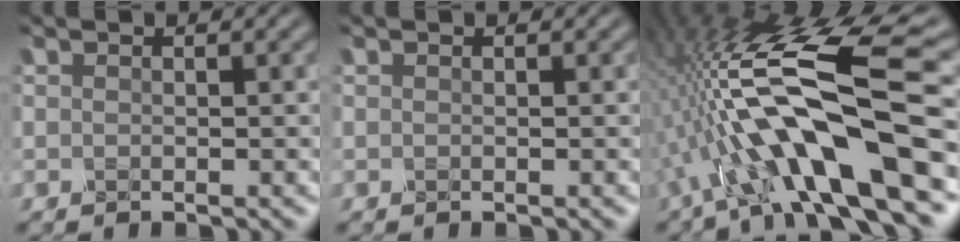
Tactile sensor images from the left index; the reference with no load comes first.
{"total": 0.0}
{"total": 14.7, "force": [-4.7, 3.4, 13.5], "torque": [-0.240, 0.026, -0.082]}